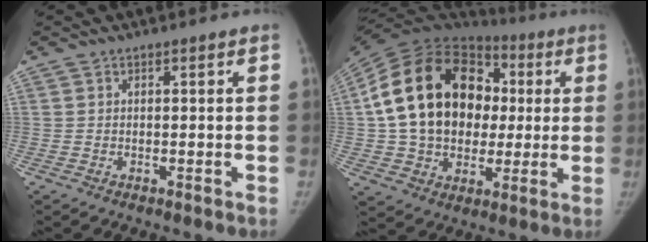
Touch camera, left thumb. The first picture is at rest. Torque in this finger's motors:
{"motor_torque": [0.05, 2.21, 2.29, -0.49, 0.22]}